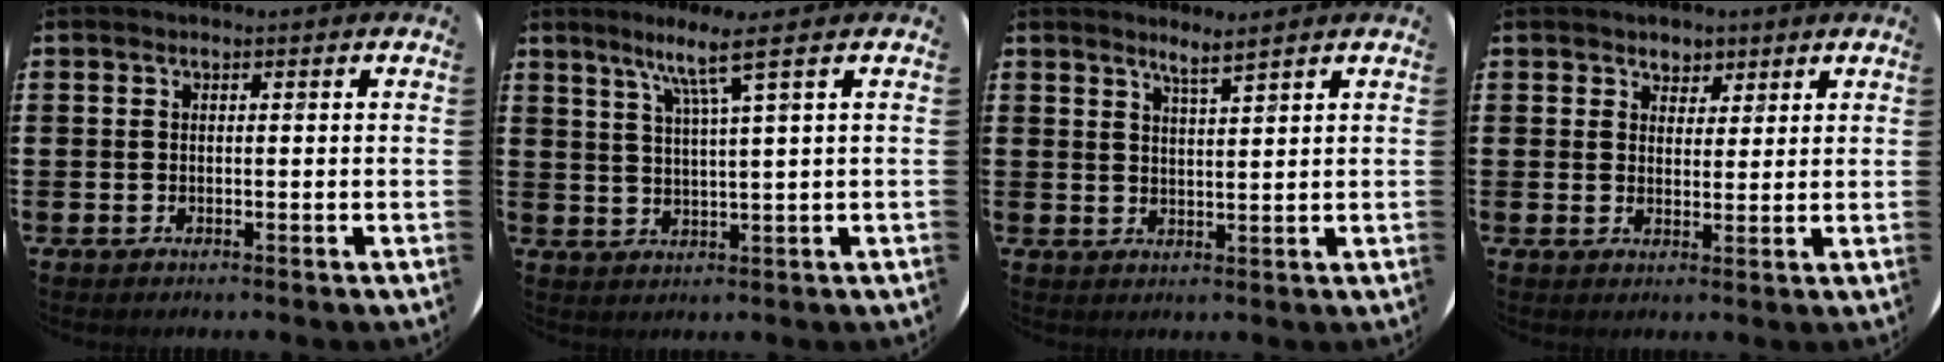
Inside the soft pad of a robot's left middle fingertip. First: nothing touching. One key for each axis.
{"total": 5.5, "fx": 3.3, "fy": -0.7, "fz": 4.3, "tx": -0.091, "ty": 0.002, "tz": 0.051}
{"total": 2.8, "fx": 2.7, "fy": -0.6, "fz": 0.8, "tx": -0.017, "ty": -0.009, "tz": 0.047}
{"total": 2.5, "fx": 2.0, "fy": 1.5, "fz": 0.0, "tx": 0.003, "ty": 0.003, "tz": 0.036}